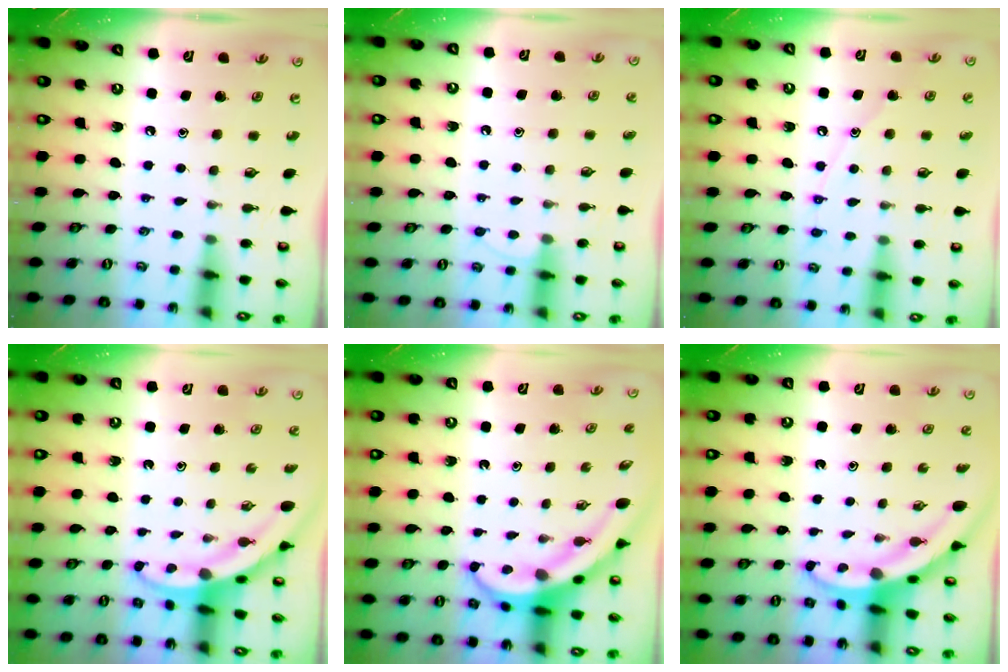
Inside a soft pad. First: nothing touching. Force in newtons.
{"total": 4.9, "press": 4.8, "slide": 0.5}
{"total": 7.4, "press": 7.3, "slide": 0.8}
{"total": 3.3, "press": 3.3, "slide": 0.2}
{"total": 7.0, "press": 6.9, "slide": 0.7}
{"total": 3.1, "press": 3.1, "slide": 0.3}